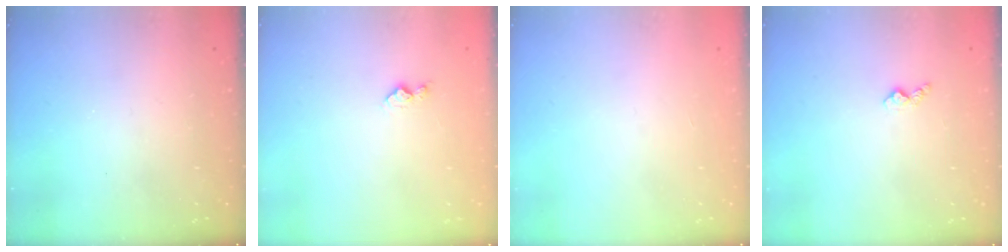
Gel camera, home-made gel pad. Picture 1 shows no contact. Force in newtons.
{"total": 3.8, "press": 3.8, "slide": 0.6}
{"total": 0.0}
{"total": 3.6, "press": 3.6, "slide": 0.5}